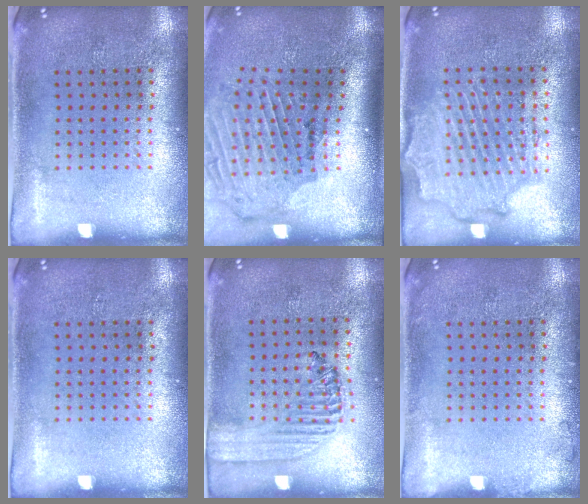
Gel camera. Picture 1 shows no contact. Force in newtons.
{"total": 2.1, "press": 1.9, "slide": 0.8}
{"total": 2.1, "press": 2.1, "slide": 0.5}
{"total": 0.0}
{"total": 1.4, "press": 1.2, "slide": 0.6}
{"total": 0.6, "press": 0.6, "slide": 0.2}